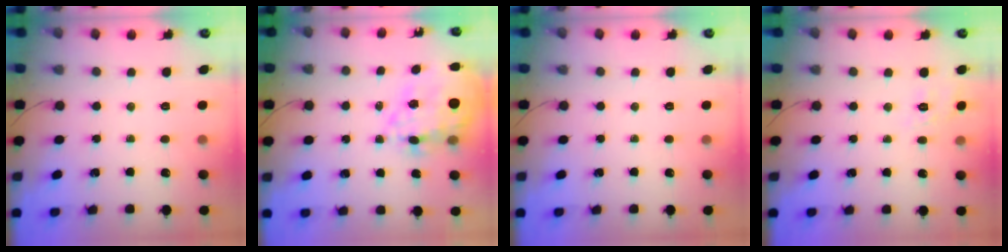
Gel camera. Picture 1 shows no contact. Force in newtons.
{"total": 18.3, "press": 17.9, "slide": 3.8}
{"total": 0.0}
{"total": 1.9, "press": 0.5, "slide": 1.8}